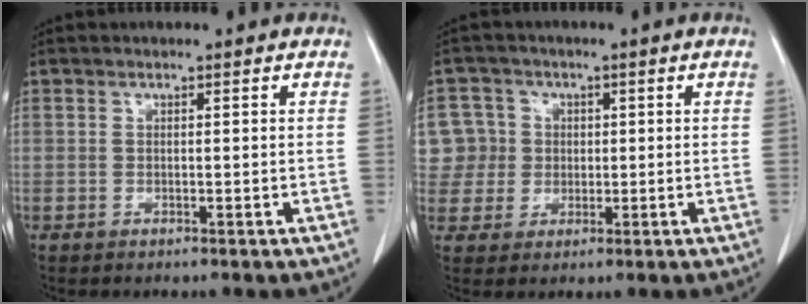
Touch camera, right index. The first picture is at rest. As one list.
[{"total": 8.1, "force": [1.5, 8.0, 0.6], "torque": [-0.018, 0.031, 0.036]}]